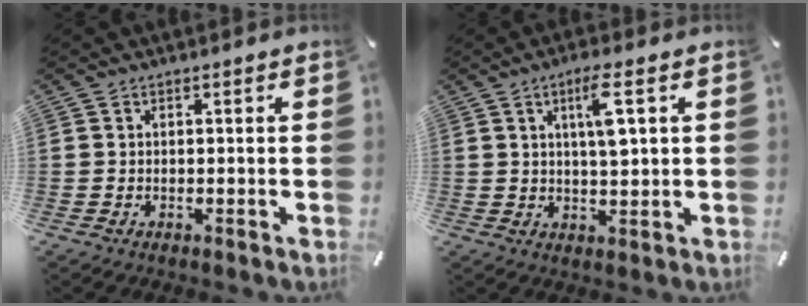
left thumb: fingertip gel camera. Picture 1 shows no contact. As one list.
[{"total": 6.9, "force": [2.4, 1.5, 6.3], "torque": [-0.112, -0.005, 0.035]}]